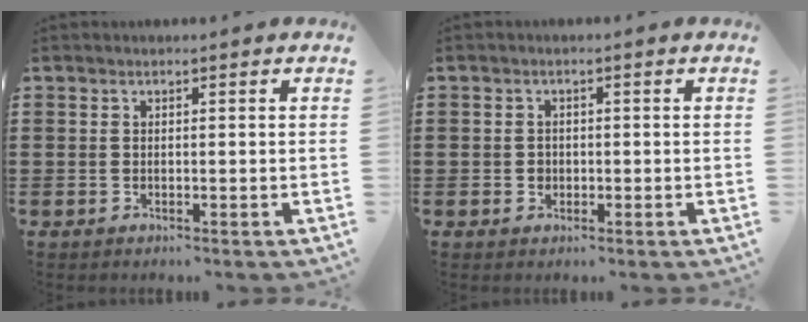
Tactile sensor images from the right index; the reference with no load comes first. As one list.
[{"total": 1.3, "force": [-0.2, 1.2, 0.4], "torque": [-0.009, 0.004, -0.005]}]